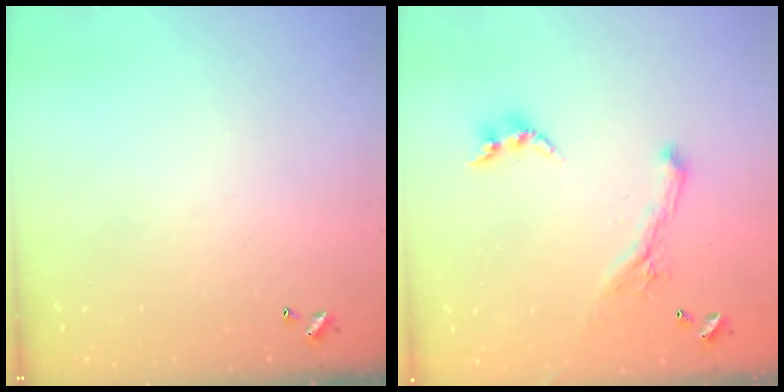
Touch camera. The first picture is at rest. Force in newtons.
{"total": 0.8, "press": 0.8, "slide": 0.2}